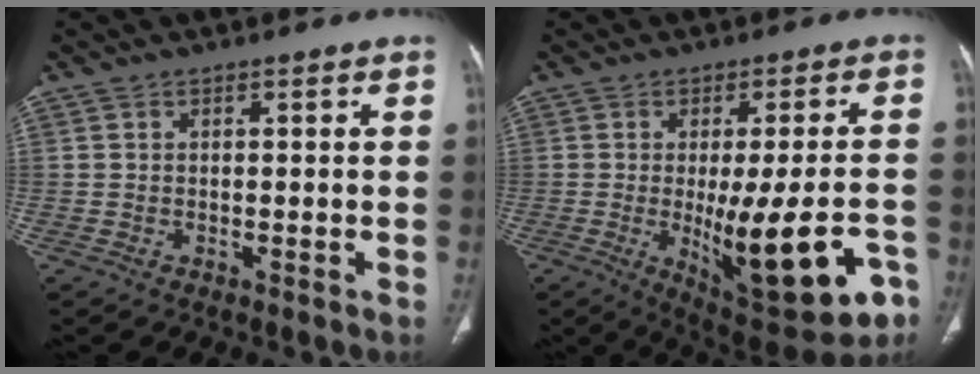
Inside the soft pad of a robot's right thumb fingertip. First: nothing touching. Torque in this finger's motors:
{"motor_torque": [1.89, 3.11, 1.53, -0.01, 0.43]}